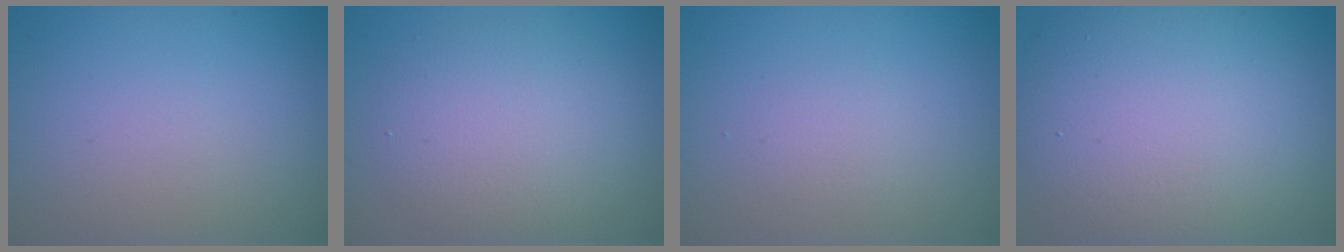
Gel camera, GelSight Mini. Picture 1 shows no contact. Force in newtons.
{"total": 4.7, "press": 4.7, "slide": 0.3}
{"total": 1.1, "press": 1.1, "slide": 0.0}
{"total": 12.0, "press": 12.0, "slide": 0.2}